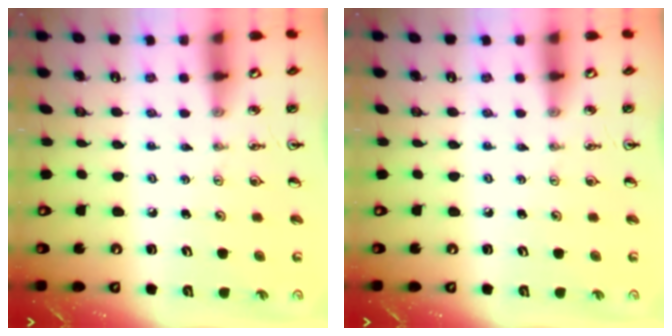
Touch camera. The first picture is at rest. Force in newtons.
{"total": 0.0}